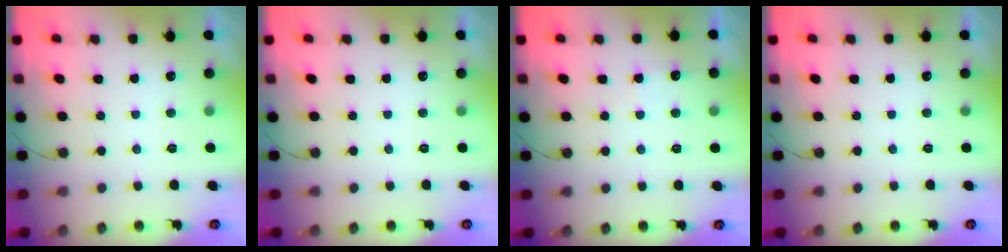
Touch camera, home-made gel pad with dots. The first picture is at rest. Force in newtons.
{"total": 0.0}
{"total": 4.4, "press": 4.3, "slide": 0.7}
{"total": 0.0}